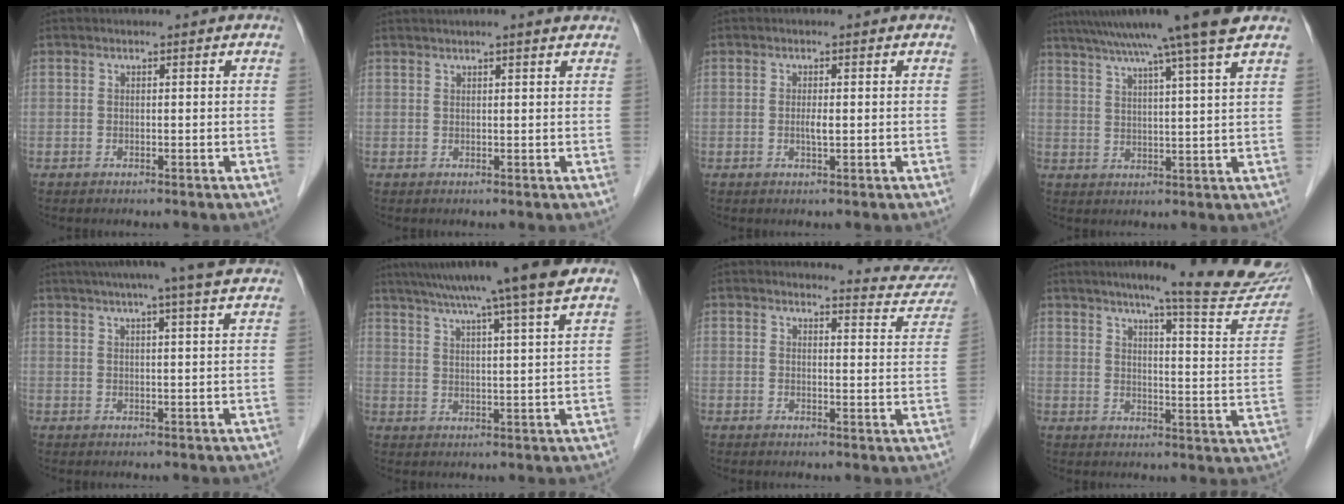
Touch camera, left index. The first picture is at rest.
{"total": 5.1, "force": [4.5, 0.0, 2.4], "torque": [-0.033, 0.025, 0.056]}
{"total": 1.3, "force": [-0.1, 0.1, 1.3], "torque": [-0.028, -0.001, -0.001]}
{"total": 14.0, "force": [11.1, -2.1, 8.4], "torque": [-0.140, 0.011, 0.153]}
{"total": 12.9, "force": [10.9, -0.3, 7.0], "torque": [-0.112, 0.028, 0.131]}
{"total": 15.4, "force": [12.4, -1.4, 9.0], "torque": [-0.151, 0.017, 0.175]}
{"total": 8.3, "force": [8.2, 0.8, 0.0], "torque": [0.012, -0.042, 0.074]}
{"total": 19.9, "force": [17.4, 0.2, 9.6], "torque": [-0.119, -0.063, 0.208]}